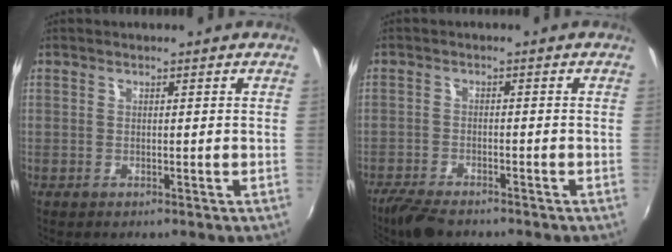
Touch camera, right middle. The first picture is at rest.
{"total": 6.3, "force": [-5.4, 1.6, 2.9], "torque": [-0.079, -0.019, -0.099]}